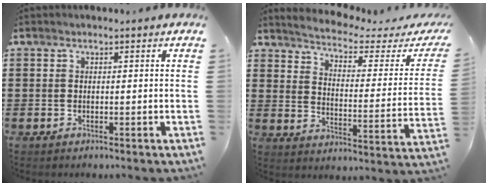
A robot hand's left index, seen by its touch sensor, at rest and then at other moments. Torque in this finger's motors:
{"motor_torque": [2.14, 0.00, 0.21, 0.01]}